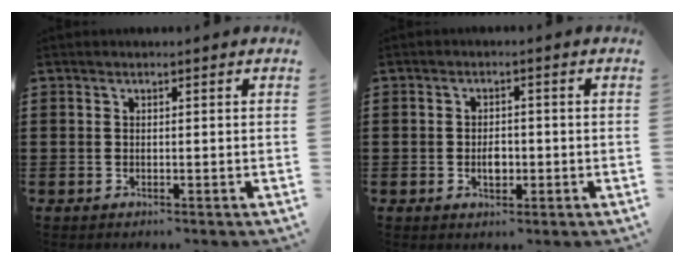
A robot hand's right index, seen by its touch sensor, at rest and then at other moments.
{"total": 2.8, "force": [-0.6, 1.6, 2.2], "torque": [-0.032, -0.001, -0.013]}